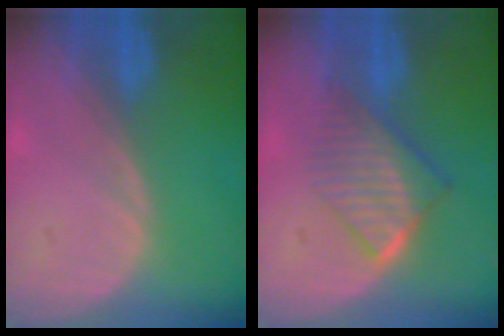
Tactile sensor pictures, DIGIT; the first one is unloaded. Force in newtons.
{"total": 6.7, "press": 6.0, "slide": 2.9}